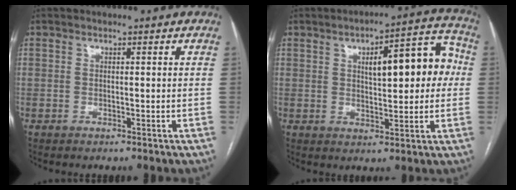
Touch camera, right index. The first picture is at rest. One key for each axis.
{"total": 12.1, "fx": 2.0, "fy": 3.7, "fz": 11.3, "tx": -0.148, "ty": 0.038, "tz": 0.029}